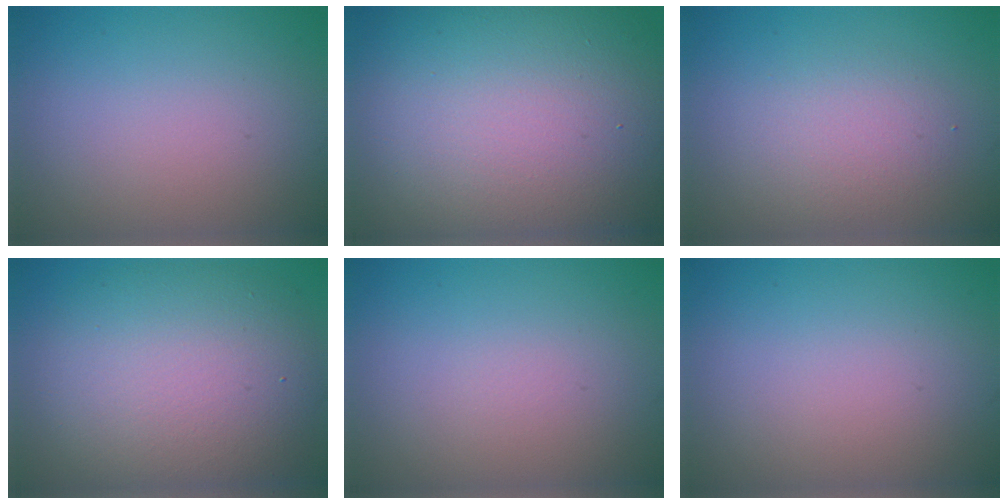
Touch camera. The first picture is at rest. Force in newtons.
{"total": 19.8, "press": 19.8, "slide": 1.3}
{"total": 2.7, "press": 2.7, "slide": 0.2}
{"total": 10.1, "press": 10.1, "slide": 0.6}
{"total": 0.0}
{"total": 0.0}